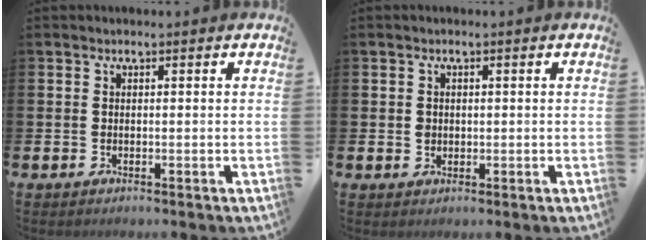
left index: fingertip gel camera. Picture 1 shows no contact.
{"total": 1.3, "force": [0.4, 1.1, 0.4], "torque": [0.002, 0.004, 0.003]}